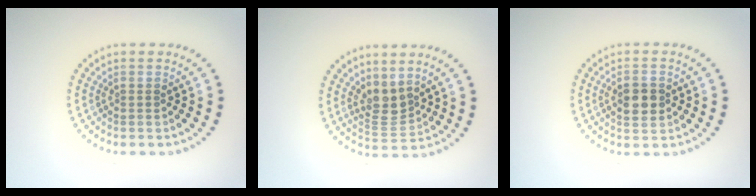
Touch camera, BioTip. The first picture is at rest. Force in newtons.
{"total": 2.7, "press": 2.2, "slide": 1.7}
{"total": 2.9, "press": 2.9, "slide": 0.1}